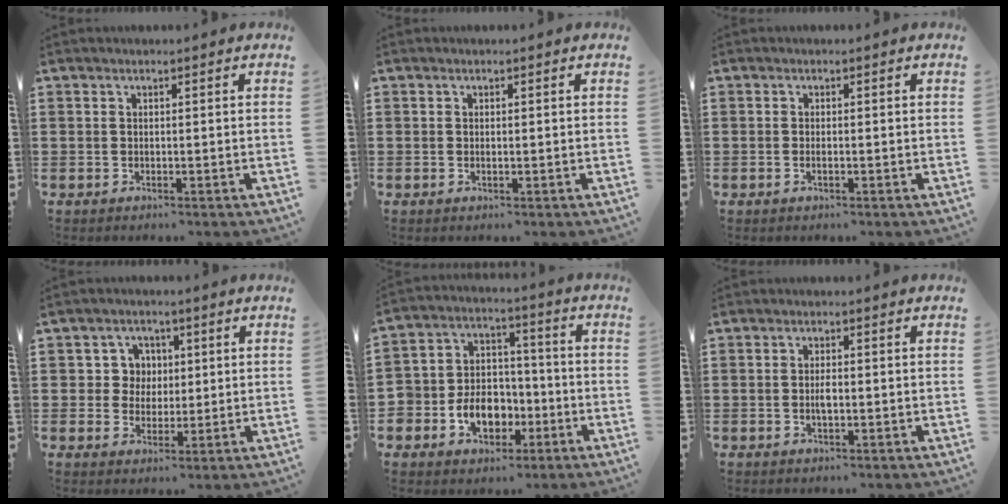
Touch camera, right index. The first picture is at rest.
{"total": 0.0}
{"total": 0.6, "force": [-0.3, 0.1, 0.5], "torque": [-0.010, -0.003, -0.004]}
{"total": 4.5, "force": [0.7, 4.2, 1.4], "torque": [-0.047, 0.015, 0.010]}
{"total": 8.7, "force": [-3.5, 6.8, 4.1], "torque": [-0.082, 0.023, -0.061]}
{"total": 2.1, "force": [-0.3, 0.7, 1.9], "torque": [-0.036, 0.002, -0.005]}